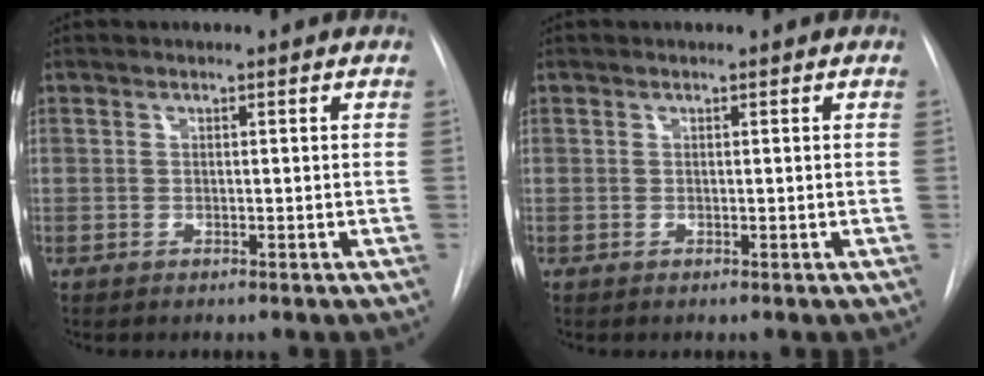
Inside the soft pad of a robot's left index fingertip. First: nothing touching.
{"total": 0.0}